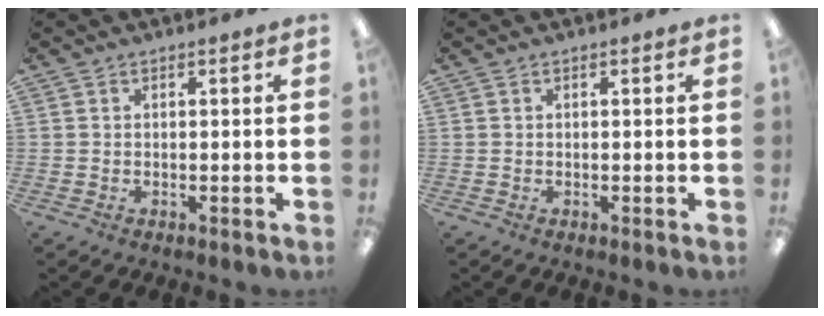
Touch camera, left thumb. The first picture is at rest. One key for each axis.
{"total": 0.0}